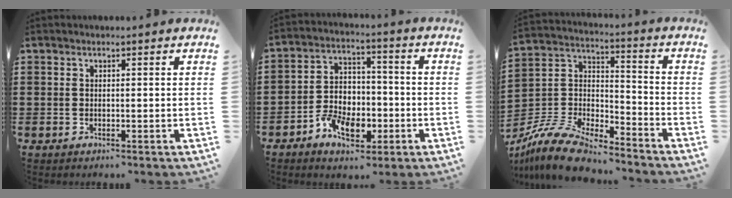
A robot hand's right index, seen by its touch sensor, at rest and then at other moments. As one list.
[{"total": 7.7, "force": [-3.5, 5.2, 4.4], "torque": [-0.088, 0.011, -0.063]}, {"total": 11.1, "force": [-10.1, 2.4, 3.9], "torque": [-0.100, 0.020, -0.208]}]